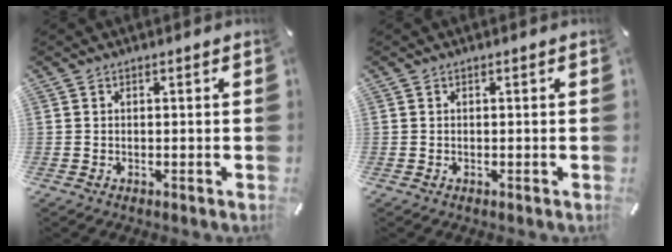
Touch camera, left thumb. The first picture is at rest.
{"total": 0.0}